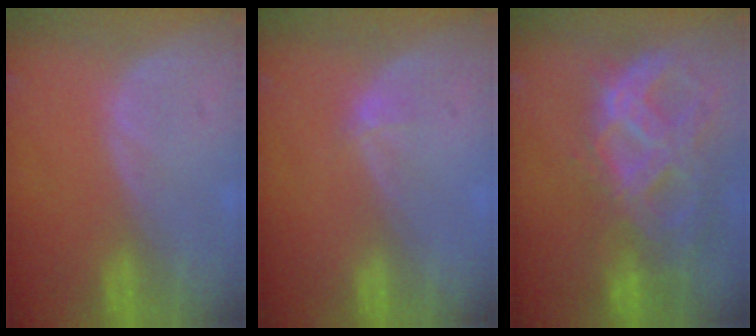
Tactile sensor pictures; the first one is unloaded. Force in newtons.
{"total": 0.7, "press": 0.7, "slide": 0.1}
{"total": 11.3, "press": 9.6, "slide": 6.0}